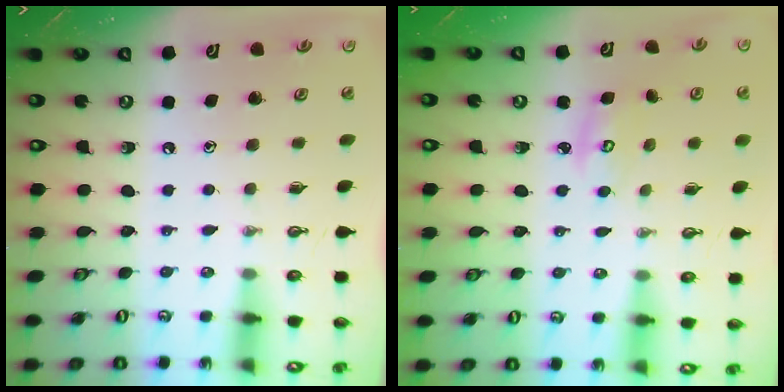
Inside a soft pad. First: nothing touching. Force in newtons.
{"total": 3.8, "press": 3.8, "slide": 0.1}